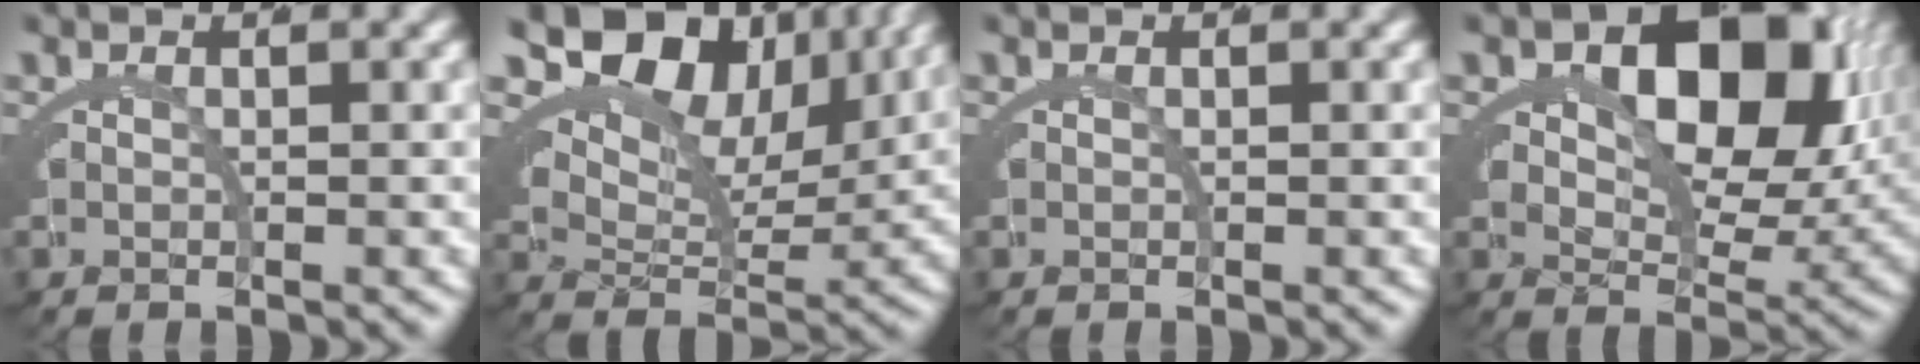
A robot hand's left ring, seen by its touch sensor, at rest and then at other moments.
{"total": 12.6, "force": [6.1, 7.7, 7.9], "torque": [-0.135, 0.010, 0.088]}
{"total": 0.0}
{"total": 12.3, "force": [3.0, 8.2, 8.6], "torque": [-0.131, -0.018, 0.053]}